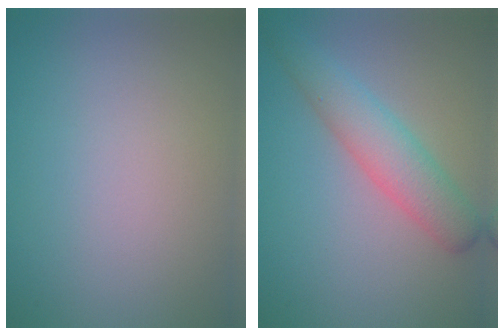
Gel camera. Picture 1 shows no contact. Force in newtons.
{"total": 4.0, "press": 4.0, "slide": 0.4}